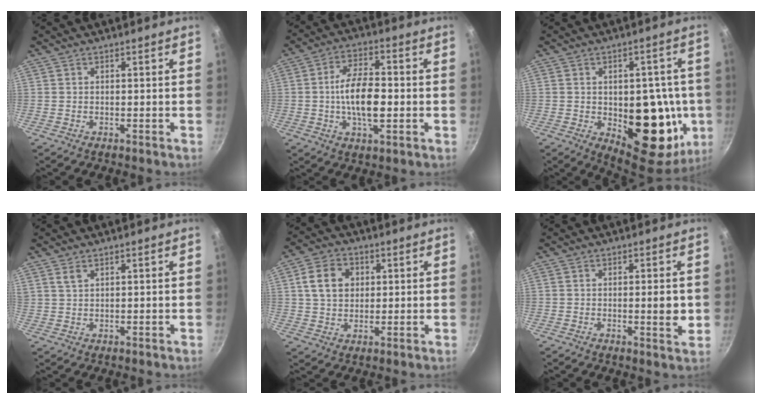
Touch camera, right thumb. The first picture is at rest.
{"total": 11.3, "force": [-1.1, 5.3, 10.0], "torque": [-0.172, 0.018, -0.025]}
{"total": 21.0, "force": [-3.2, 11.7, 17.1], "torque": [-0.152, -0.004, -0.022]}
{"total": 2.0, "force": [1.3, 0.8, 1.3], "torque": [-0.025, 0.000, 0.029]}
{"total": 8.7, "force": [2.1, 6.8, 5.0], "torque": [-0.073, 0.008, 0.030]}
{"total": 4.1, "force": [-0.1, 1.0, 4.0], "torque": [-0.055, -0.006, -0.003]}